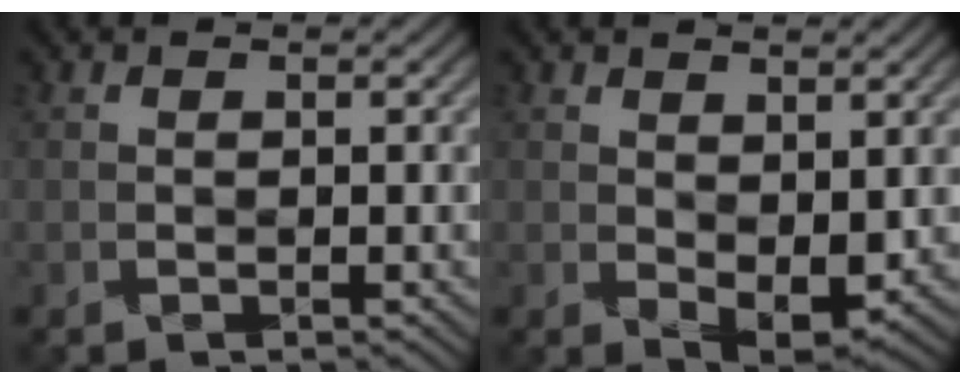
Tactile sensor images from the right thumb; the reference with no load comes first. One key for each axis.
{"total": 3.6, "fx": 0.6, "fy": 1.9, "fz": 3.0, "tx": -0.056, "ty": -0.008, "tz": 0.013}